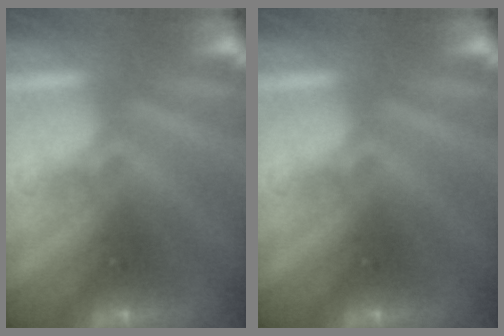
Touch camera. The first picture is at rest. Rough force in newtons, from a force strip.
{"total": 0.0}